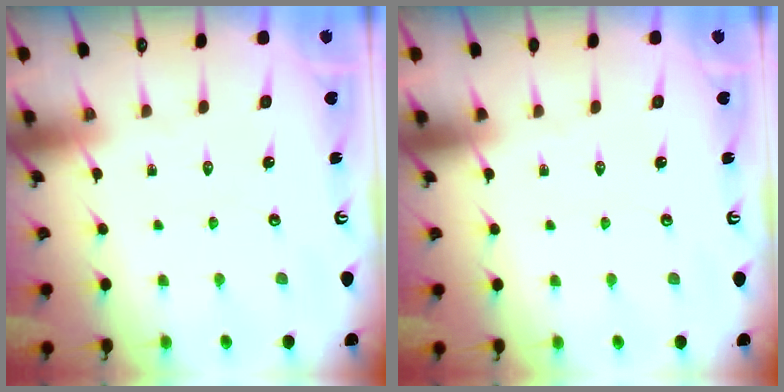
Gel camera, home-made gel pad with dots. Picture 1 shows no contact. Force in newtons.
{"total": 0.0}